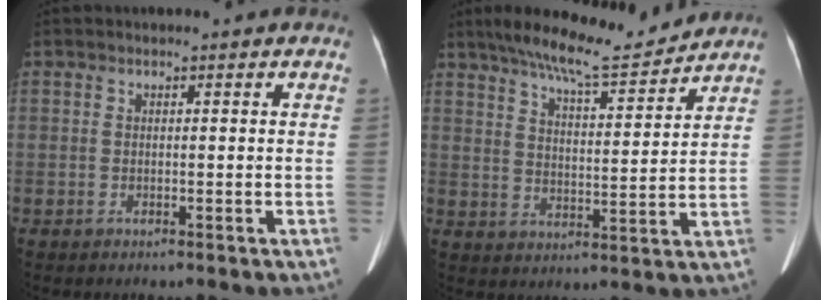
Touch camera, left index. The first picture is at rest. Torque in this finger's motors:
{"motor_torque": [0.11, -0.19, 0.01, 0.02]}